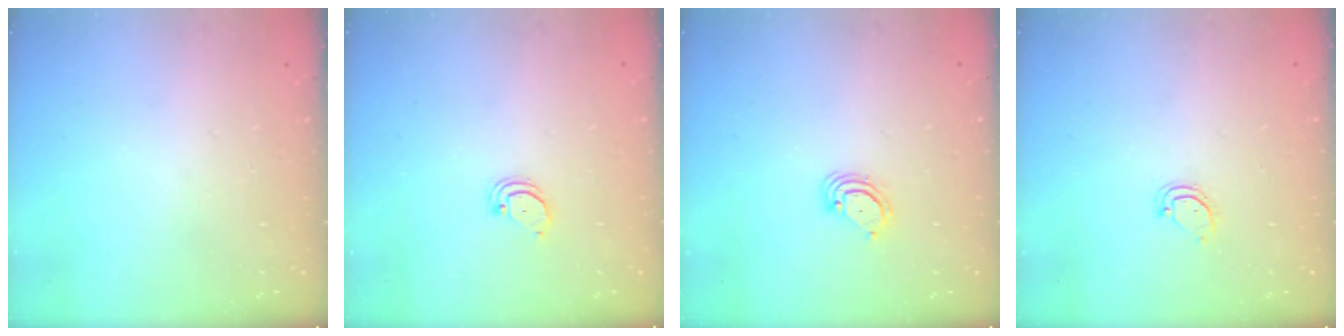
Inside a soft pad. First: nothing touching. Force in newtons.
{"total": 2.1, "press": 2.1, "slide": 0.2}
{"total": 3.5, "press": 3.5, "slide": 0.3}
{"total": 3.0, "press": 3.0, "slide": 0.2}